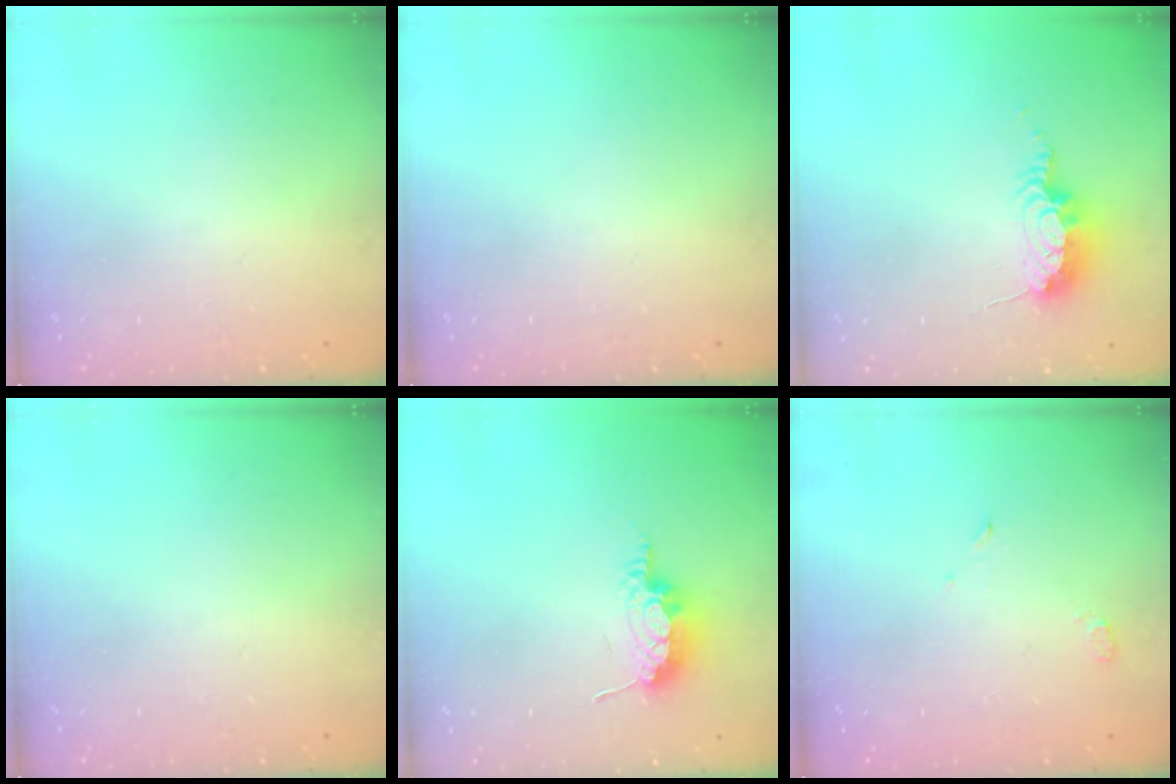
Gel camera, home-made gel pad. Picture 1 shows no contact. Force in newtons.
{"total": 0.0}
{"total": 8.0, "press": 7.9, "slide": 0.9}
{"total": 0.0}
{"total": 11.3, "press": 9.0, "slide": 6.9}
{"total": 2.7, "press": 2.6, "slide": 0.8}